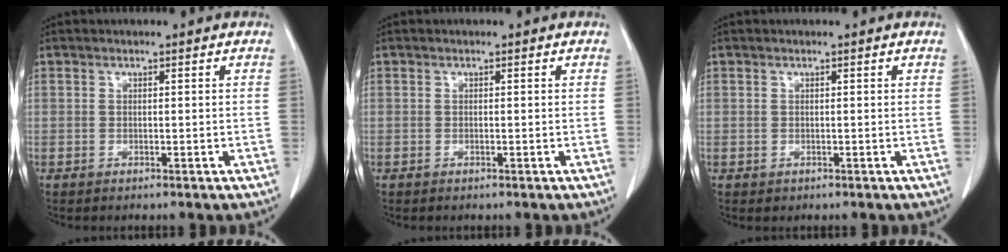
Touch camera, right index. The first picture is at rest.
{"total": 0.0}
{"total": 0.6, "force": [0.0, 0.6, 0.0], "torque": [0.003, 0.004, -0.002]}